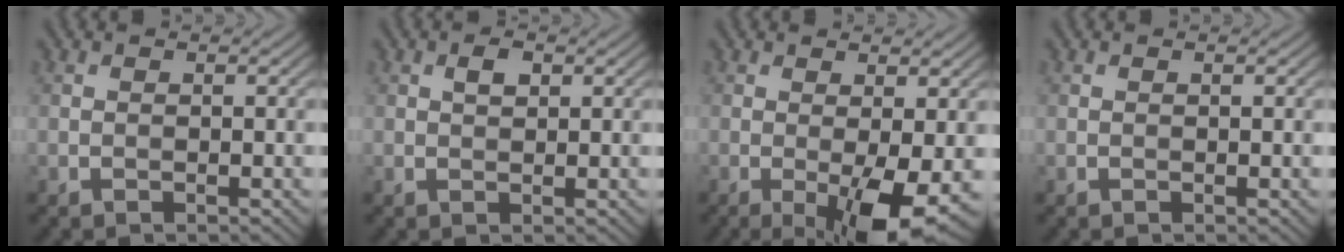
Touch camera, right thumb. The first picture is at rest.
{"total": 1.5, "force": [0.6, 0.8, 1.1], "torque": [-0.021, 0.002, 0.010]}
{"total": 7.3, "force": [-2.2, 1.9, 6.7], "torque": [-0.110, -0.006, -0.027]}
{"total": 0.0}